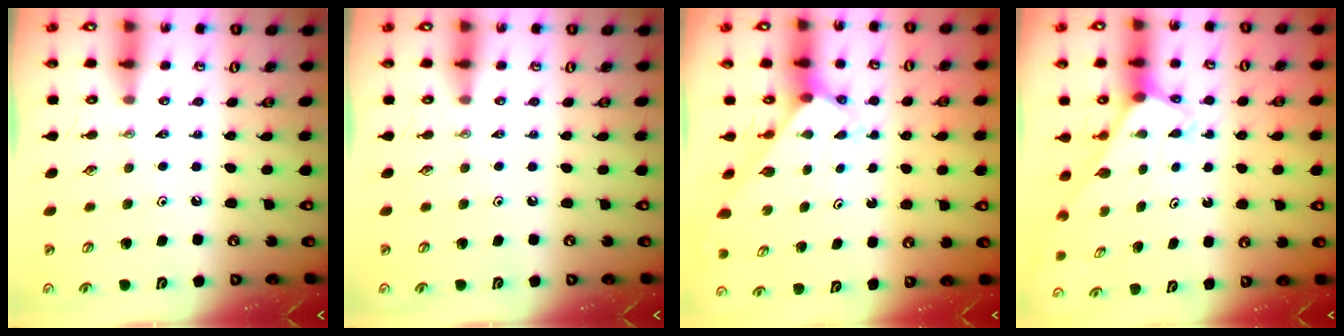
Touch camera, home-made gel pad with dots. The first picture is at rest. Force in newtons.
{"total": 0.0}
{"total": 2.3, "press": 2.3, "slide": 0.2}
{"total": 2.6, "press": 2.6, "slide": 0.2}